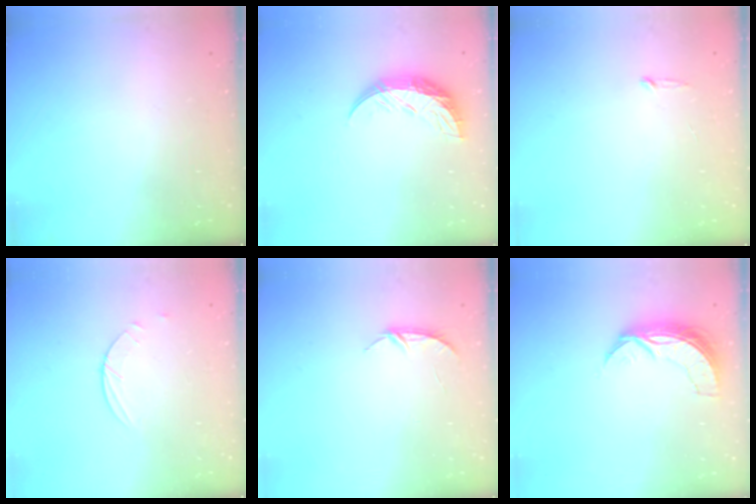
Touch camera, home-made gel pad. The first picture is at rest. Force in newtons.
{"total": 10.7, "press": 10.7, "slide": 0.4}
{"total": 2.5, "press": 2.5, "slide": 0.2}
{"total": 2.5, "press": 2.4, "slide": 0.3}
{"total": 4.2, "press": 4.2, "slide": 0.5}
{"total": 7.4, "press": 7.3, "slide": 0.5}